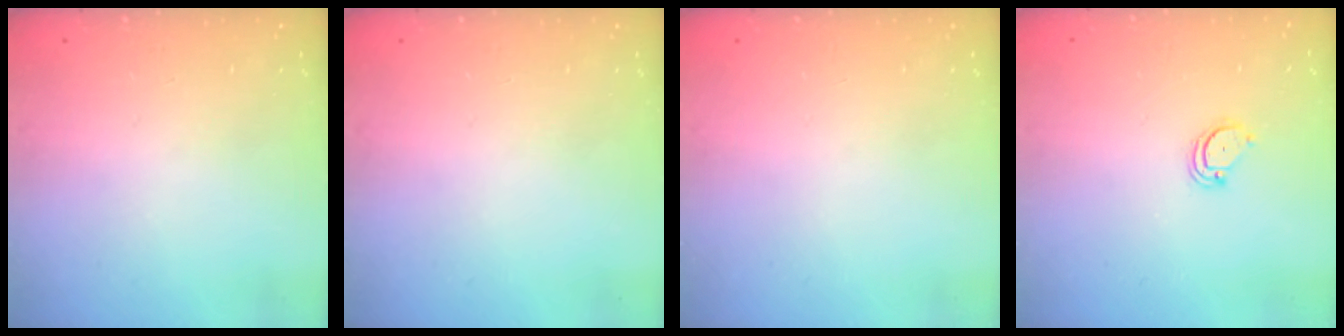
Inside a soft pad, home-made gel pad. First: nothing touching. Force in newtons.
{"total": 0.0}
{"total": 0.0}
{"total": 2.4, "press": 2.4, "slide": 0.2}